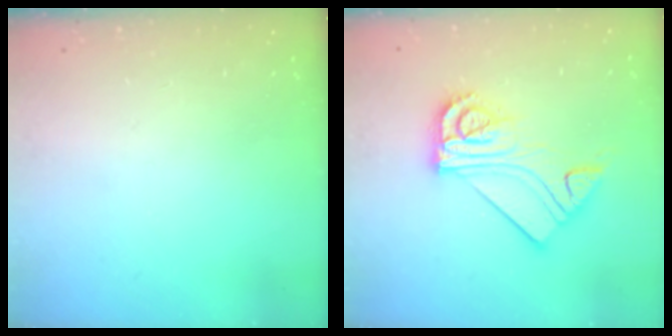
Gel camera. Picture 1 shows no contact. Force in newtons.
{"total": 13.3, "press": 13.3, "slide": 1.3}